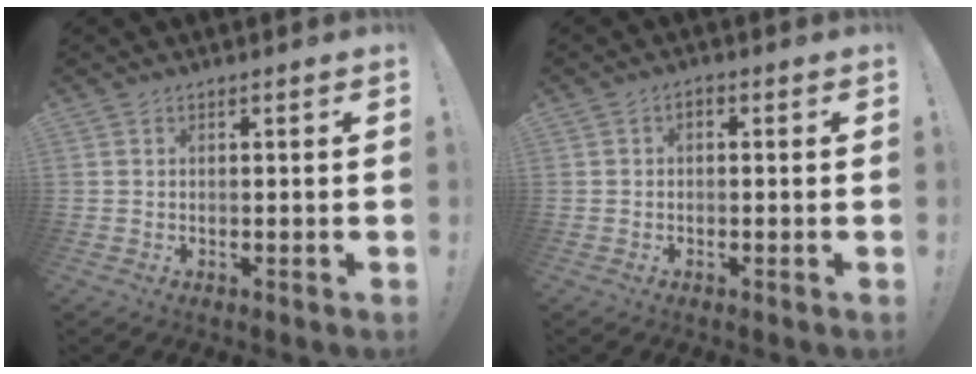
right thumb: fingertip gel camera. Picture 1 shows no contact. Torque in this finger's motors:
{"motor_torque": [-0.05, 0.11, 0.42, -0.22, -0.03]}